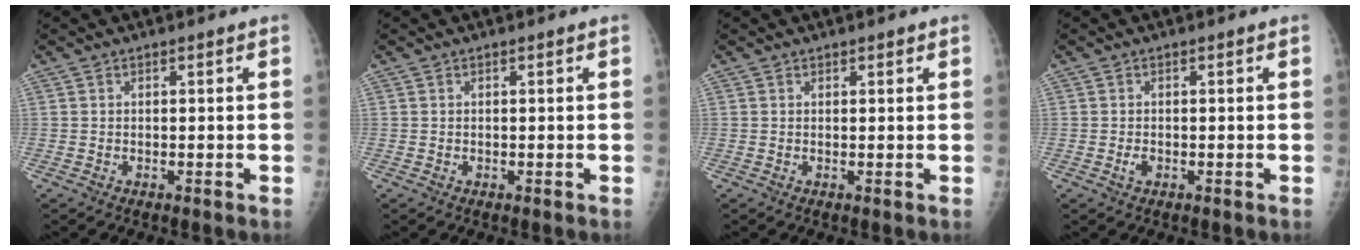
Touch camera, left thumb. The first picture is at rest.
{"total": 0.0}
{"total": 0.8, "force": [0.6, 0.4, 0.4], "torque": [0.001, -0.002, 0.006]}
{"total": 1.3, "force": [-0.4, 0.9, 0.8], "torque": [-0.014, 0.000, -0.007]}